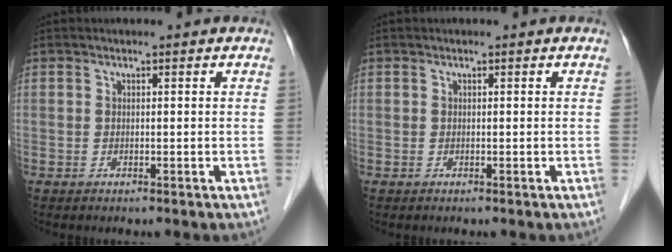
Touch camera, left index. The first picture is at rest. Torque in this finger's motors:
{"motor_torque": [-0.02, -0.02, 0.00, 0.00]}